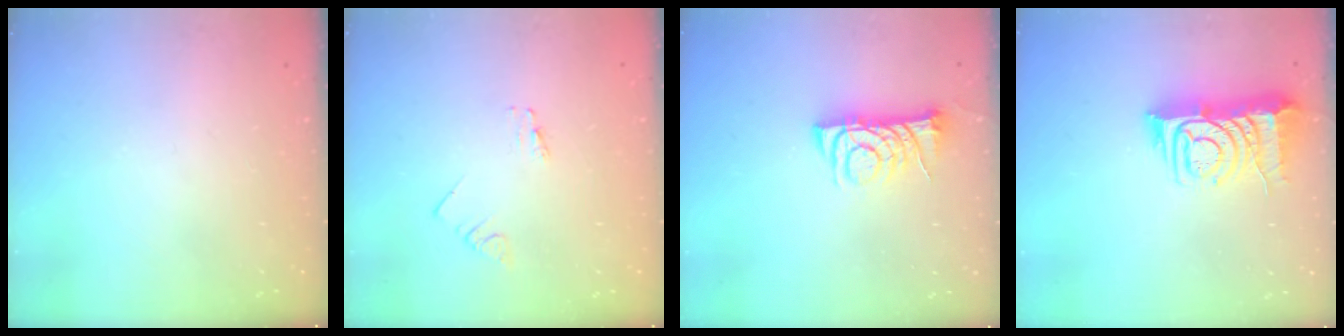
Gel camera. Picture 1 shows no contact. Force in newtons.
{"total": 0.7, "press": 0.7, "slide": 0.1}
{"total": 7.6, "press": 7.5, "slide": 0.9}
{"total": 9.5, "press": 9.4, "slide": 1.2}